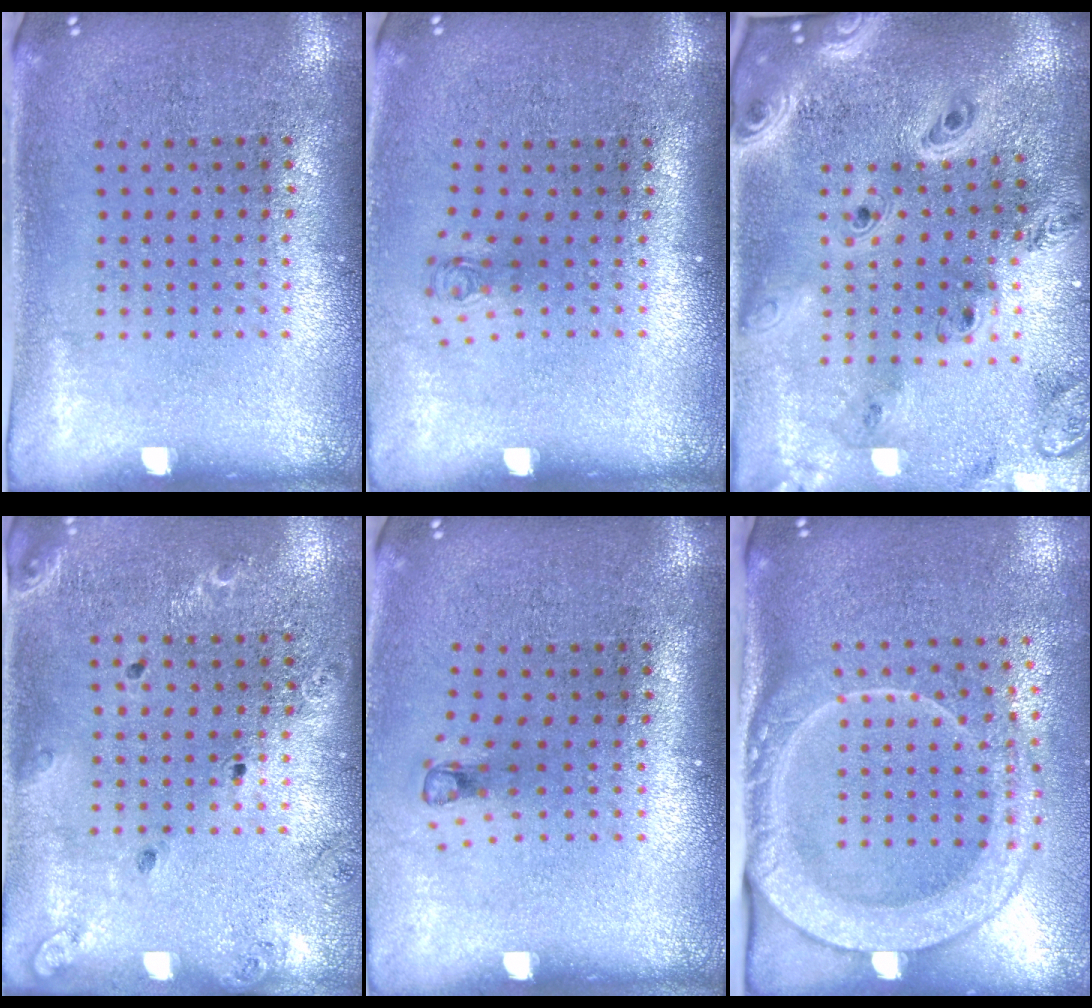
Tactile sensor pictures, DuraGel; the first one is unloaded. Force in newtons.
{"total": 0.7, "press": 0.3, "slide": 0.6}
{"total": 4.2, "press": 3.1, "slide": 2.8}
{"total": 1.4, "press": 1.4, "slide": 0.2}
{"total": 0.8, "press": 0.4, "slide": 0.7}
{"total": 2.5, "press": 2.0, "slide": 1.5}